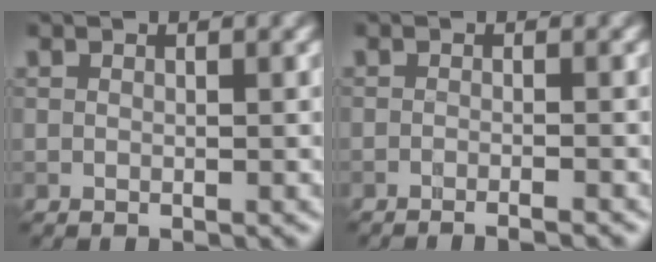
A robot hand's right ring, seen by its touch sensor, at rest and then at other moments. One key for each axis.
{"total": 2.4, "fx": -1.7, "fy": 0.4, "fz": 1.7, "tx": -0.006, "ty": 0.002, "tz": -0.034}